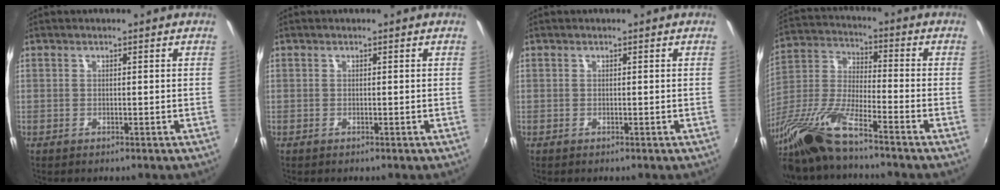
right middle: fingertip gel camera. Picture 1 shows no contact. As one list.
[{"total": 0.0}, {"total": 0.0}, {"total": 14.7, "force": [-11.2, 1.4, 9.4], "torque": [-0.208, -0.020, -0.230]}]